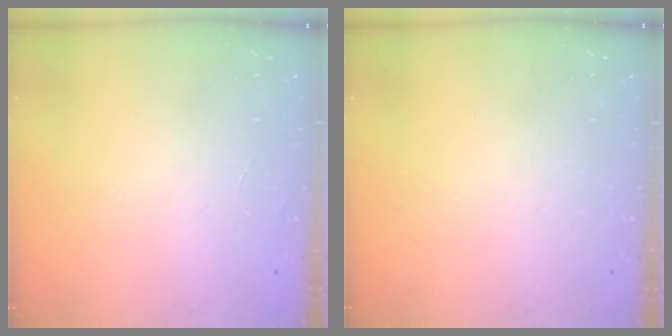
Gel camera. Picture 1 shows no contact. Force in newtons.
{"total": 0.0}